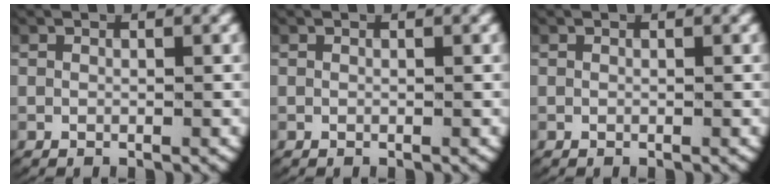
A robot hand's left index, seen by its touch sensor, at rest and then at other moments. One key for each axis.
{"total": 0.0}
{"total": 0.0}